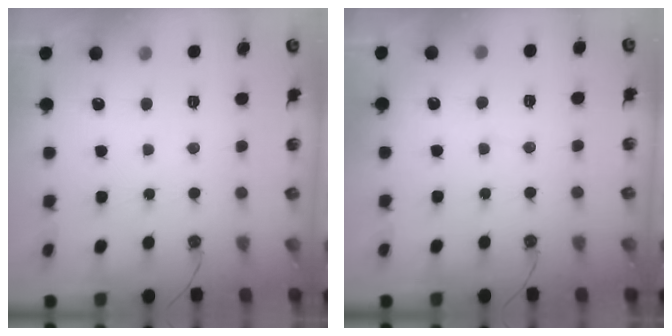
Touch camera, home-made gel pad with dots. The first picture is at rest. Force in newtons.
{"total": 2.9, "press": 2.9, "slide": 0.3}